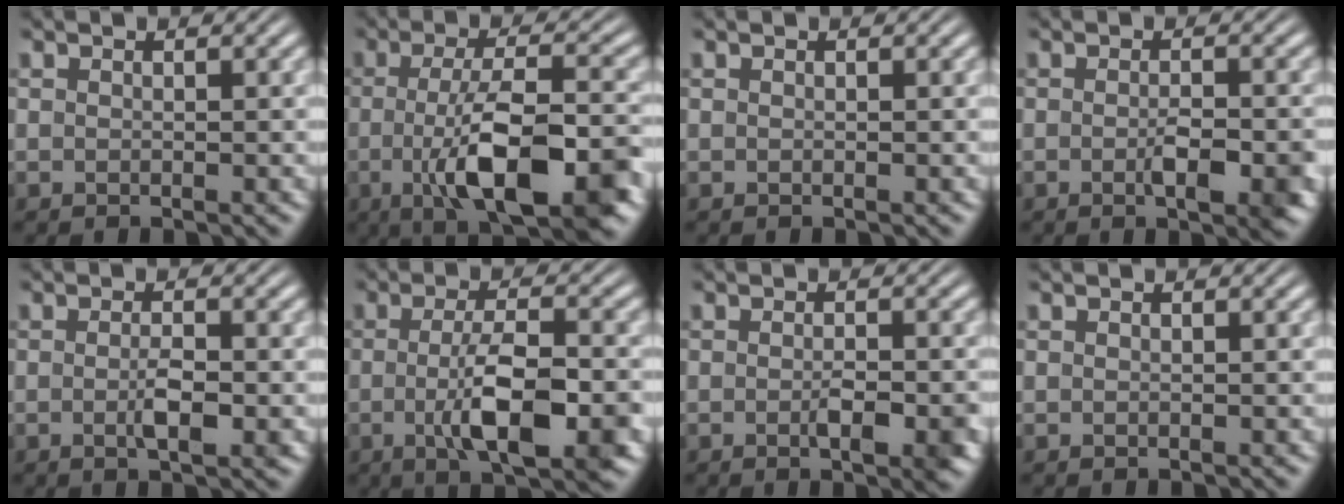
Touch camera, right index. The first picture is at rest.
{"total": 10.0, "force": [-3.0, 3.3, 9.0], "torque": [-0.144, -0.014, -0.041]}
{"total": 0.0}
{"total": 3.0, "force": [-1.2, 0.7, 2.6], "torque": [-0.036, 0.000, -0.024]}
{"total": 2.3, "force": [-0.8, 0.6, 2.1], "torque": [-0.035, -0.001, -0.016]}
{"total": 7.0, "force": [-1.6, 1.9, 6.5], "torque": [-0.111, -0.009, -0.024]}
{"total": 2.4, "force": [-1.0, 0.6, 2.1], "torque": [-0.028, 0.002, -0.021]}
{"total": 0.0}